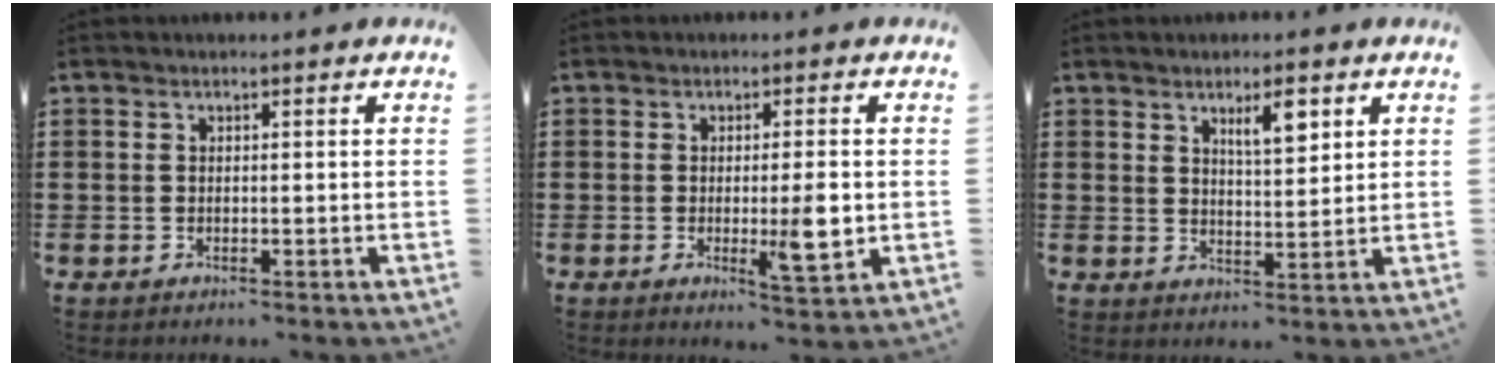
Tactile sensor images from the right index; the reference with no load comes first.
{"total": 5.7, "force": [-0.7, 1.0, 5.6], "torque": [-0.093, -0.013, -0.014]}
{"total": 4.8, "force": [2.7, 1.6, 3.6], "torque": [-0.053, -0.003, 0.041]}